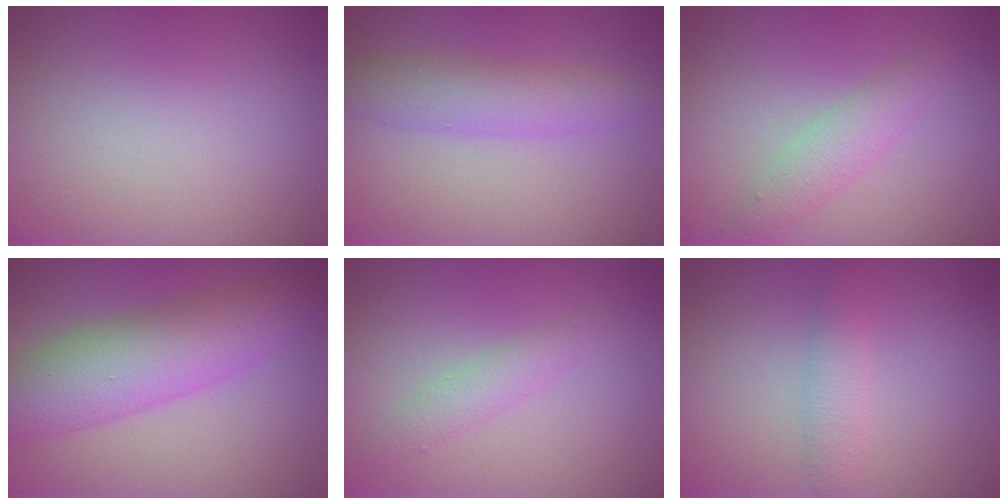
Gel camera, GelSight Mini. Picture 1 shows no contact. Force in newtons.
{"total": 3.5, "press": 3.5, "slide": 0.0}
{"total": 2.3, "press": 2.3, "slide": 0.1}
{"total": 6.9, "press": 6.9, "slide": 0.1}
{"total": 1.7, "press": 1.7, "slide": 0.1}
{"total": 1.9, "press": 1.9, "slide": 0.0}